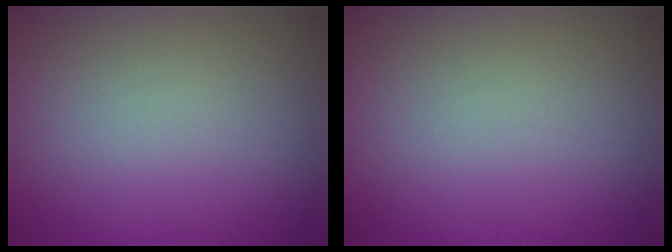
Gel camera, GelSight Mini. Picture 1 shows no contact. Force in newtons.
{"total": 0.0}